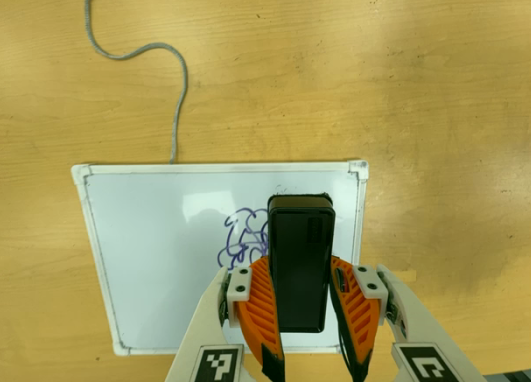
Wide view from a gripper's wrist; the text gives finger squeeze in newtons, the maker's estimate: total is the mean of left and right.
{"total": 7.1, "left": 5.5, "right": 8.8}